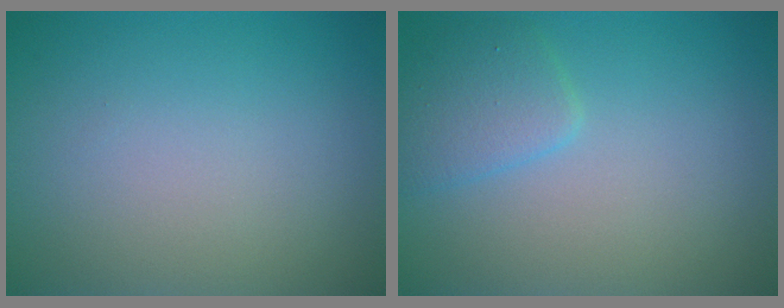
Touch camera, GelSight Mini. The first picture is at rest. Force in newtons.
{"total": 2.4, "press": 2.4, "slide": 0.0}